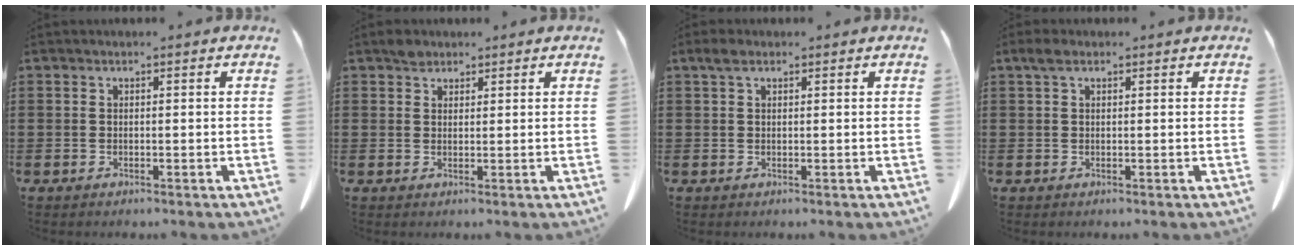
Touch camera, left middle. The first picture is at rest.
{"total": 1.9, "force": [1.6, 1.0, 0.4], "torque": [-0.005, -0.001, 0.029]}
{"total": 1.8, "force": [0.8, 1.0, 1.2], "torque": [-0.028, 0.007, 0.014]}
{"total": 1.8, "force": [0.7, 0.9, 1.4], "torque": [-0.031, 0.007, 0.011]}